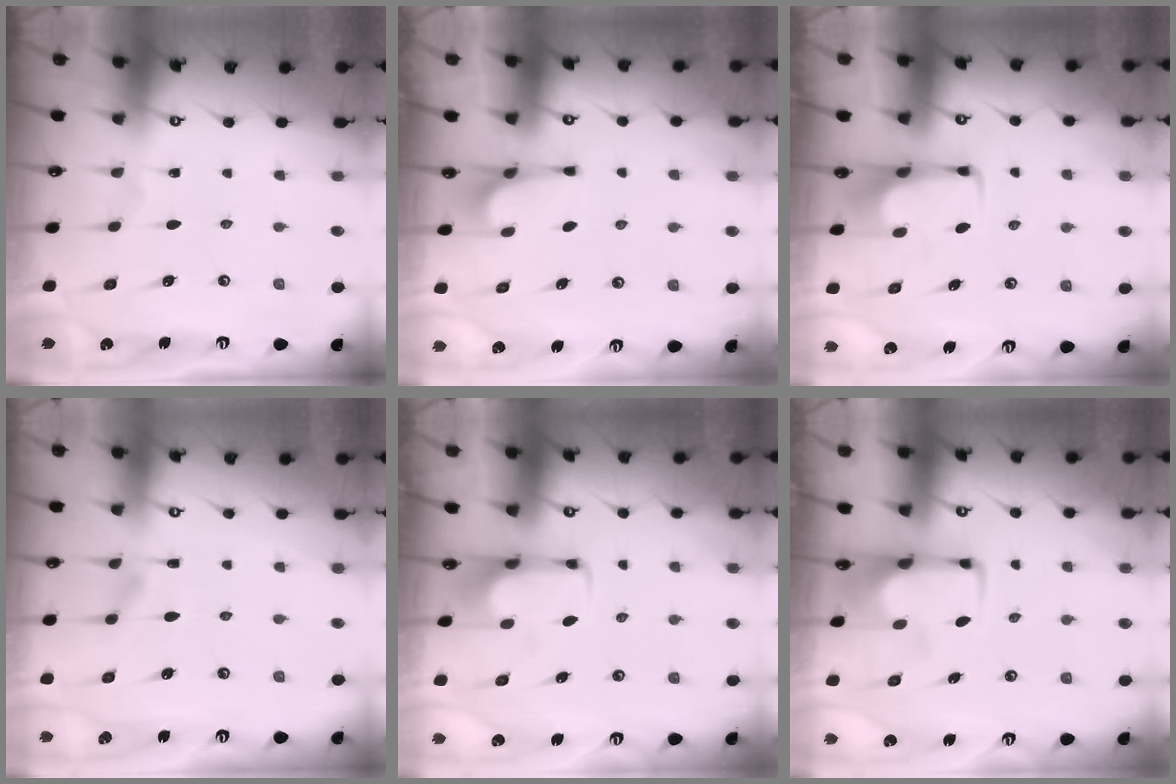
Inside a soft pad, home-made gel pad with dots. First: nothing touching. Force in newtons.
{"total": 2.2, "press": 2.2, "slide": 0.5}
{"total": 1.6, "press": 1.5, "slide": 0.5}
{"total": 1.6, "press": 1.1, "slide": 1.2}
{"total": 1.9, "press": 1.9, "slide": 0.3}
{"total": 1.0, "press": 0.8, "slide": 0.6}